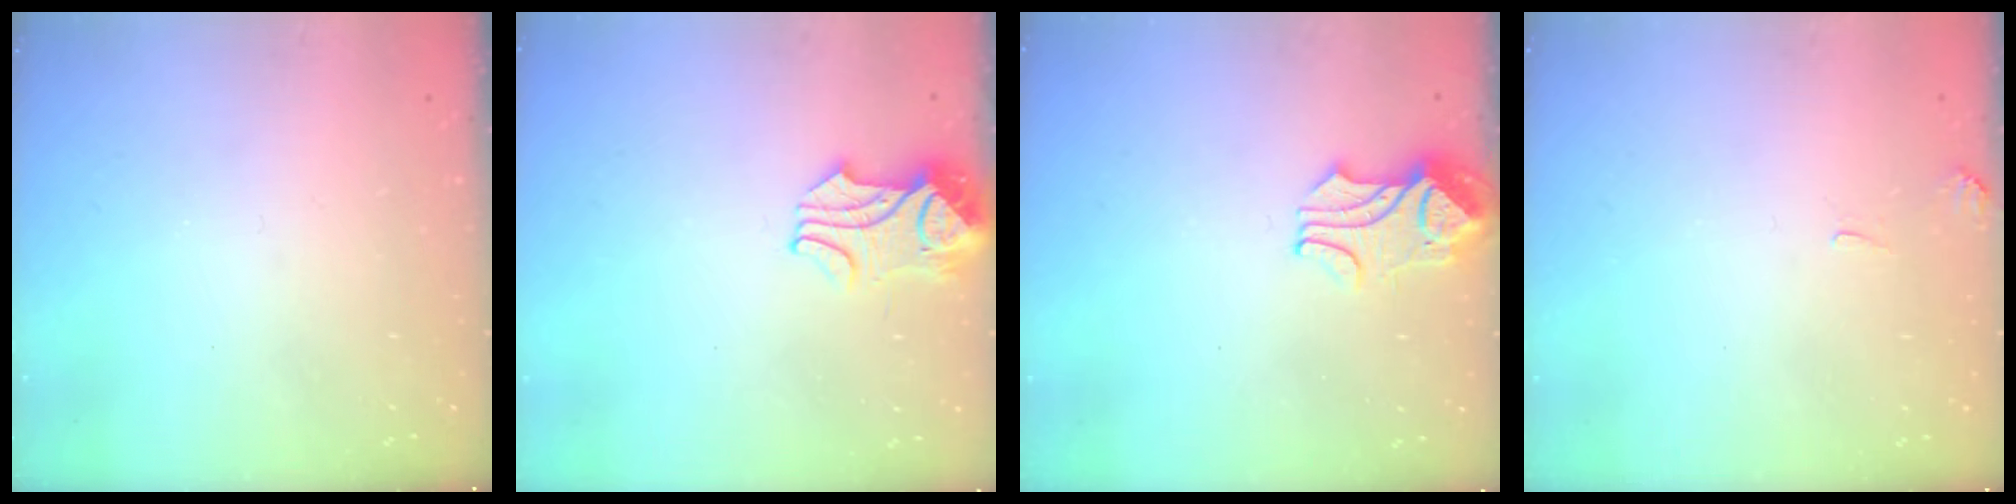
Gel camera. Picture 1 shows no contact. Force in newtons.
{"total": 2.2, "press": 2.1, "slide": 0.6}
{"total": 2.2, "press": 2.1, "slide": 0.8}
{"total": 2.0, "press": 2.0, "slide": 0.3}